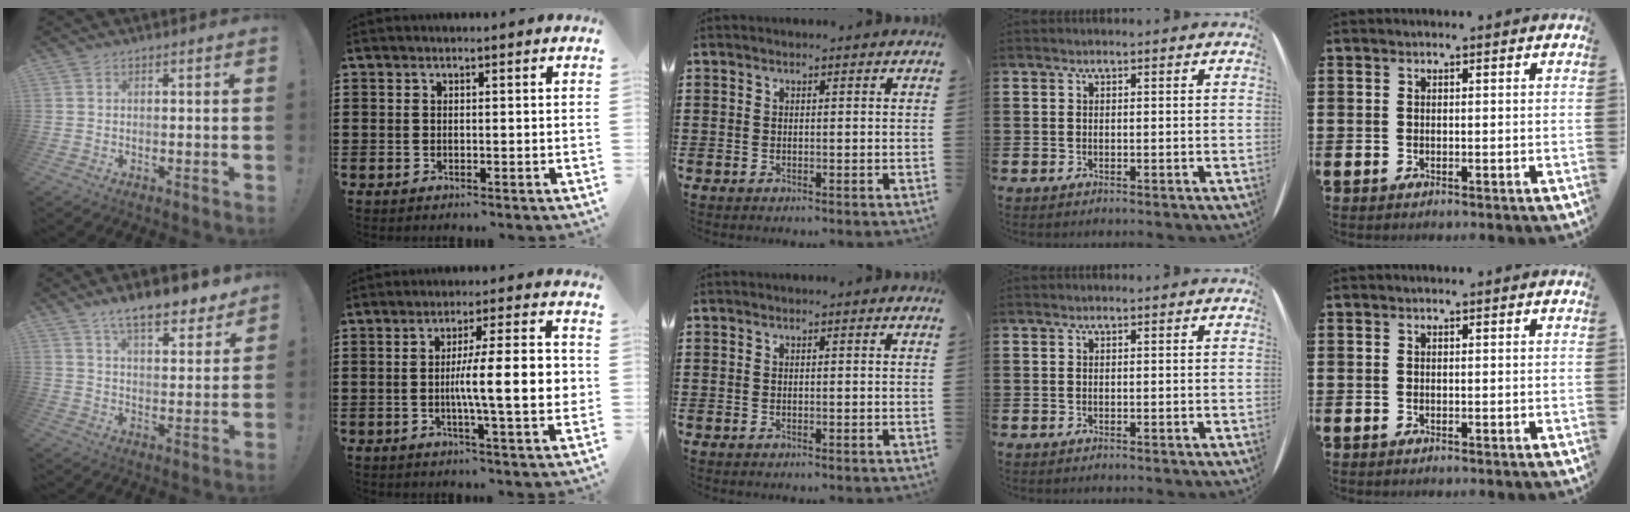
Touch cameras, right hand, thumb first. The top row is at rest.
{"thumb": {"total": 11.1, "force": [8.5, 3.6, 6.1], "torque": [-0.096, -0.056, 0.149]}, "index": {"total": 11.5, "force": [-0.6, 1.7, 11.4], "torque": [-0.178, -0.004, -0.015]}}